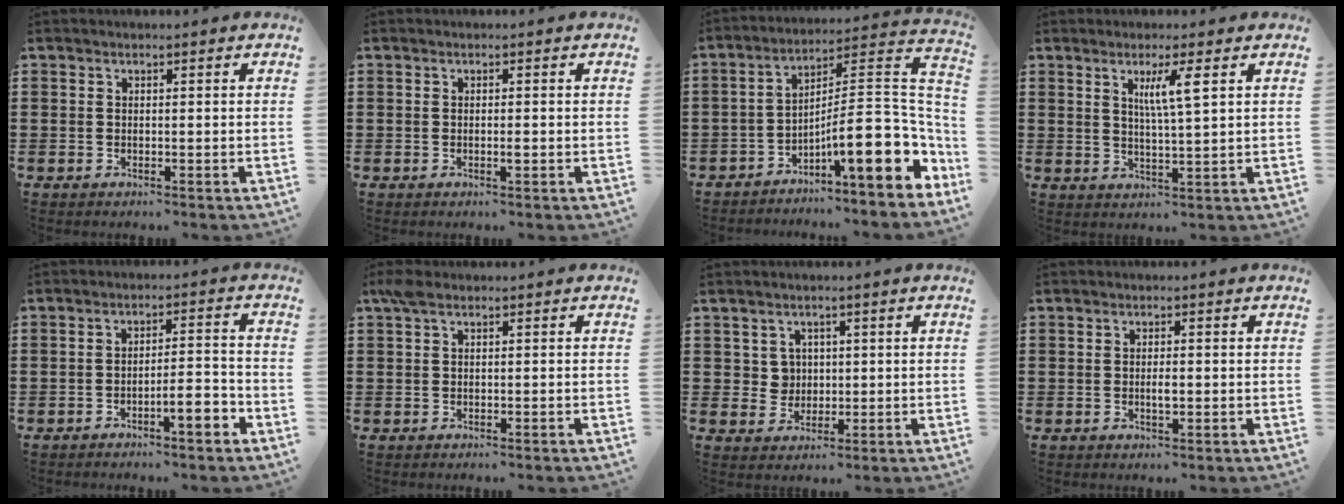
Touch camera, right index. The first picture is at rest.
{"total": 1.1, "force": [-0.3, 0.2, 1.0], "torque": [-0.018, -0.003, -0.005]}
{"total": 15.3, "force": [-6.2, 3.1, 13.7], "torque": [-0.198, -0.021, -0.111]}
{"total": 4.3, "force": [1.8, 0.1, 3.9], "torque": [-0.082, -0.001, 0.027]}
{"total": 5.2, "force": [-3.2, 0.8, 4.0], "torque": [-0.067, 0.002, -0.057]}
{"total": 1.2, "force": [-0.1, 0.3, 1.2], "torque": [-0.025, -0.001, -0.001]}
{"total": 3.2, "force": [1.0, 2.9, 0.9], "torque": [-0.032, 0.012, 0.017]}
{"total": 1.8, "force": [-0.2, 0.5, 1.7], "torque": [-0.032, 0.000, -0.005]}